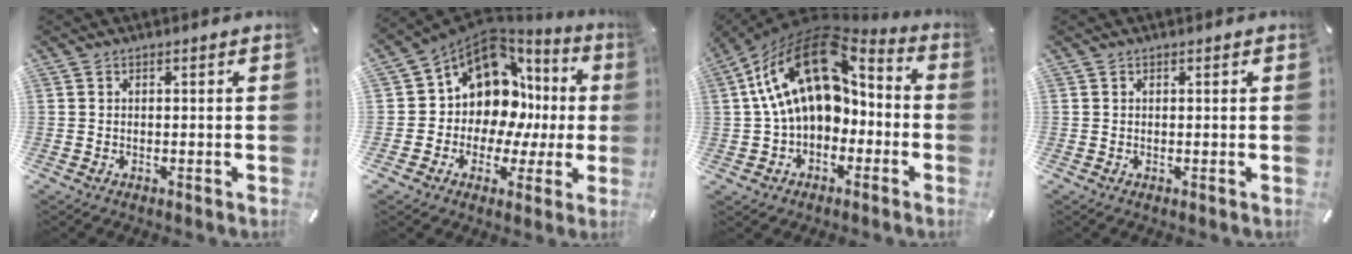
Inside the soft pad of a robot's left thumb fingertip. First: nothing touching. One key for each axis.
{"total": 11.9, "fx": 4.5, "fy": 9.6, "fz": 5.5, "tx": -0.115, "ty": -0.071, "tz": 0.084}
{"total": 20.8, "fx": 4.2, "fy": 14.2, "fz": 14.6, "tx": -0.269, "ty": -0.016, "tz": 0.074}
{"total": 0.0}